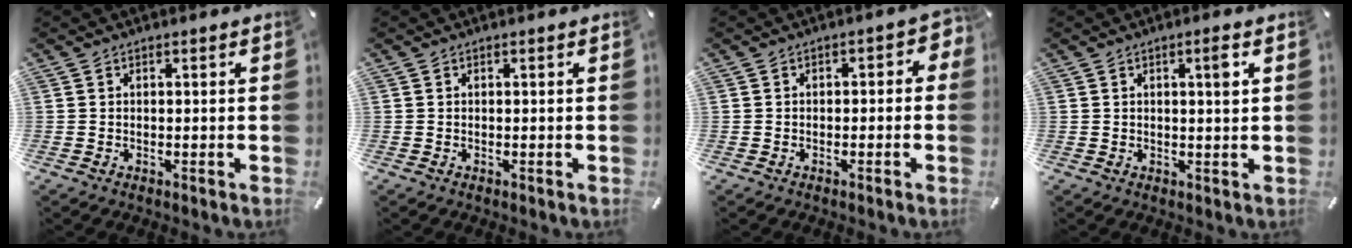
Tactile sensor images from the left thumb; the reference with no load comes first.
{"total": 0.0}
{"total": 2.6, "force": [-1.3, 1.5, 1.6], "torque": [-0.022, 0.010, -0.028]}
{"total": 3.0, "force": [0.9, 0.3, 2.9], "torque": [-0.041, -0.005, 0.008]}